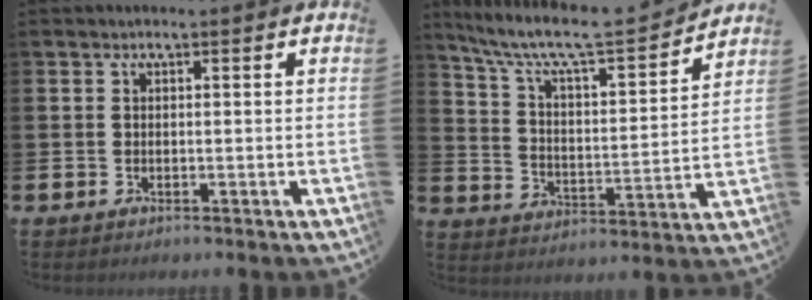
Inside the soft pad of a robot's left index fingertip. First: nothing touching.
{"total": 9.1, "force": [8.0, 1.7, 4.0], "torque": [-0.105, -0.059, 0.130]}